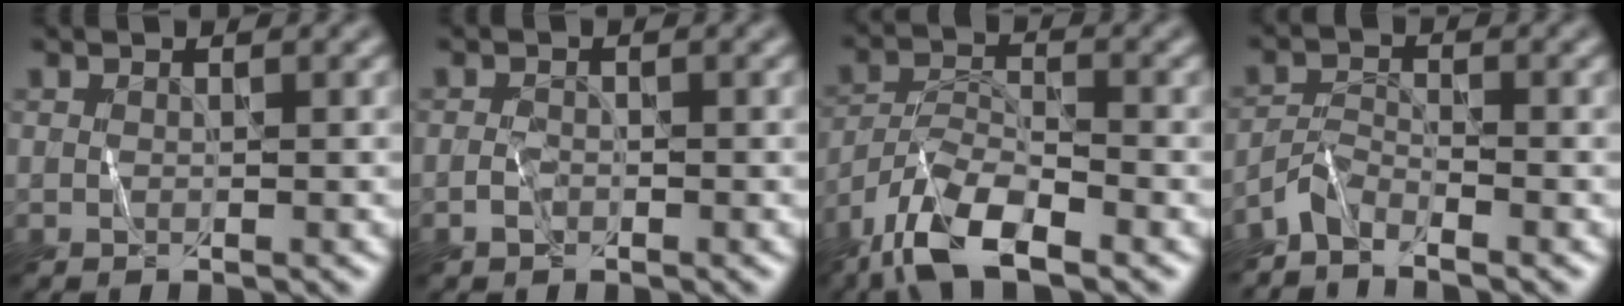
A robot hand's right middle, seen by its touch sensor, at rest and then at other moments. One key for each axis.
{"total": 0.8, "fx": -0.7, "fy": 0.5, "fz": 0.2, "tx": -0.005, "ty": 0.004, "tz": -0.013}
{"total": 7.2, "fx": -5.3, "fy": 2.3, "fz": 4.3, "tx": -0.079, "ty": 0.000, "tz": -0.103}
{"total": 2.4, "fx": -2.3, "fy": 0.3, "fz": 0.6, "tx": -0.014, "ty": 0.005, "tz": -0.052}